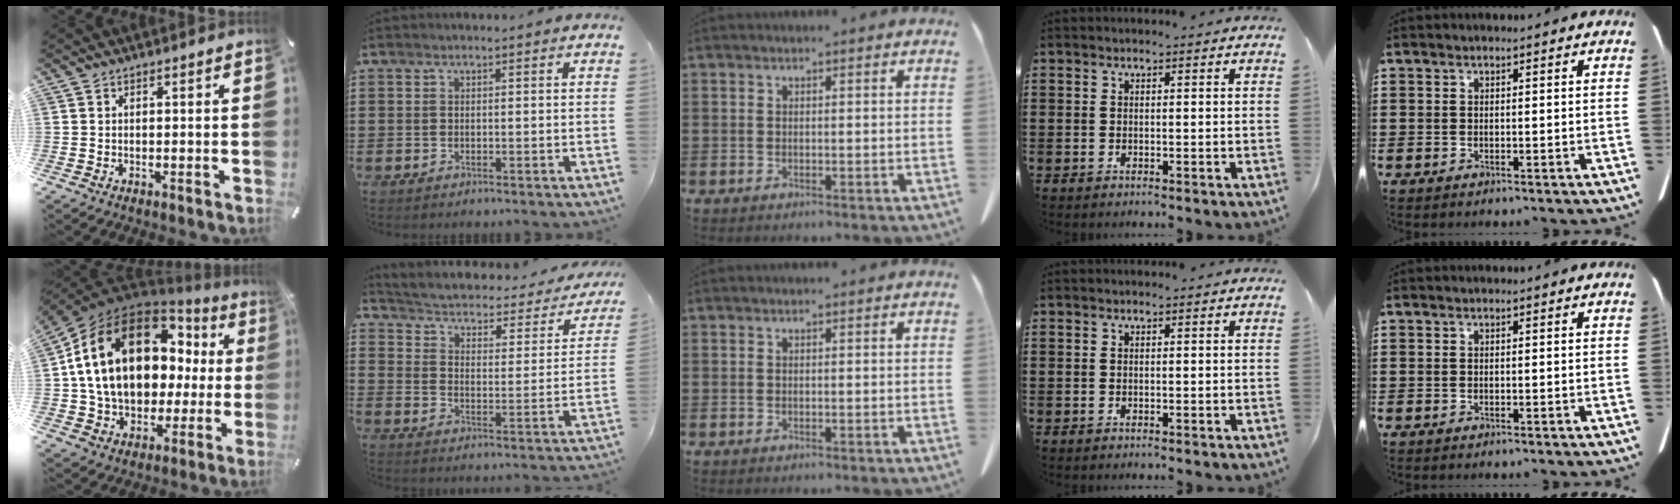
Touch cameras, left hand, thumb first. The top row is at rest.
{"thumb": {"total": 21.9, "force": [5.6, 15.2, 14.7], "torque": [-0.278, -0.018, 0.100]}, "index": {"total": 1.7, "force": [1.0, 0.9, 1.1], "torque": [-0.034, -0.021, 0.003]}}